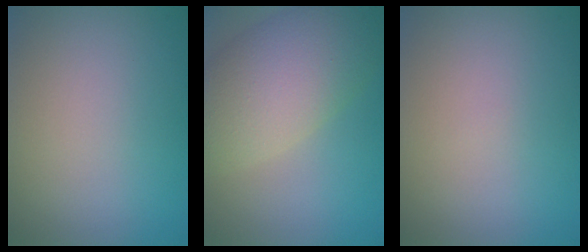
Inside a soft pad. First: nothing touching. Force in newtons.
{"total": 7.6, "press": 7.5, "slide": 0.6}
{"total": 0.0}